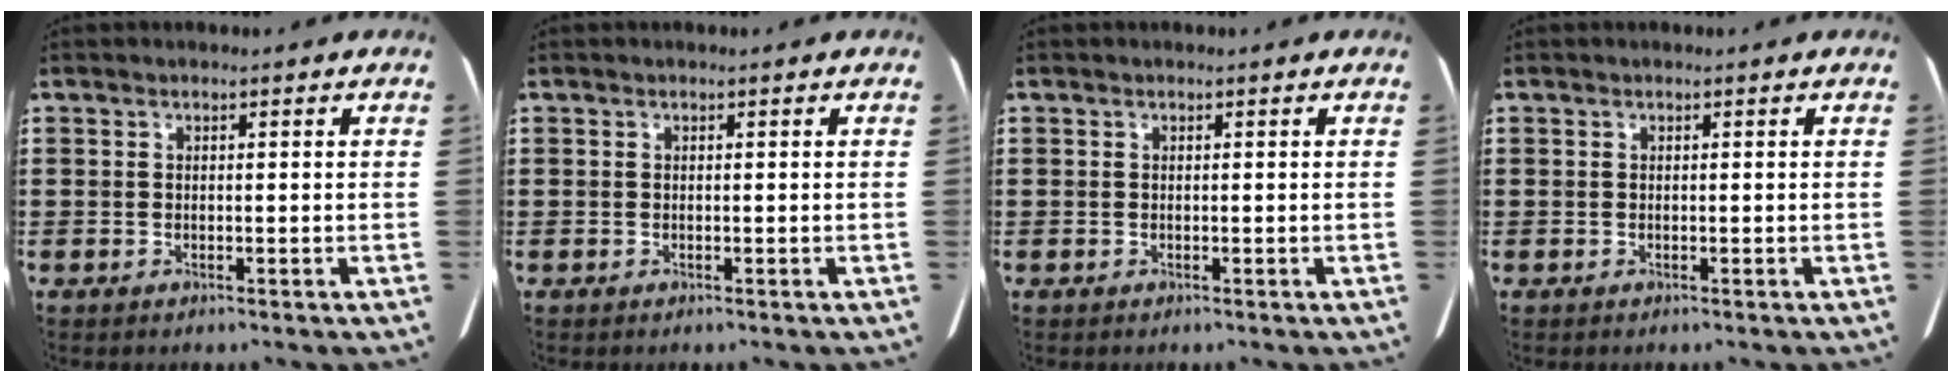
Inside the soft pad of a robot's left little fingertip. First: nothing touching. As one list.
[{"total": 0.0}, {"total": 0.0}, {"total": 0.0}]